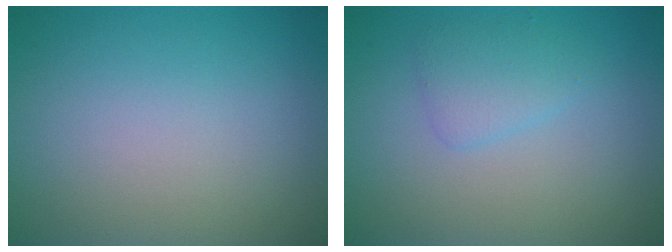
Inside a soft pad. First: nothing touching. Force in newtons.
{"total": 1.8, "press": 1.8, "slide": 0.1}